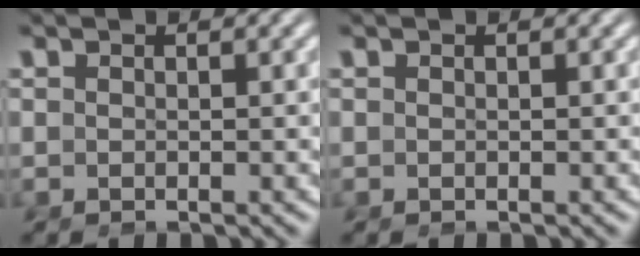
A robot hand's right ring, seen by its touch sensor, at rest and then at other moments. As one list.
[{"total": 0.0}]